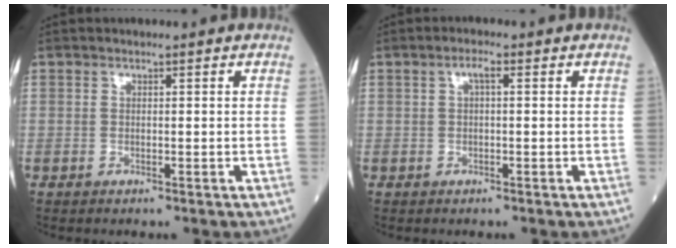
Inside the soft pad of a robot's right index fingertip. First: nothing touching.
{"total": 1.6, "force": [0.4, 0.4, 1.5], "torque": [-0.028, 0.005, 0.005]}